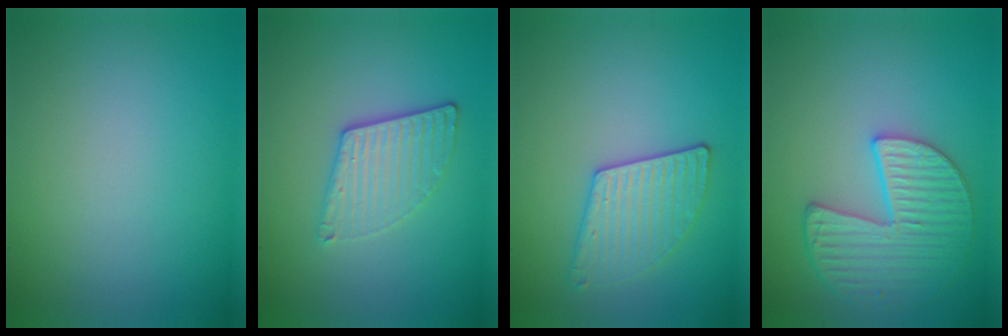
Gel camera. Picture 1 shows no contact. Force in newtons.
{"total": 3.4, "press": 2.9, "slide": 1.7}
{"total": 3.0, "press": 2.9, "slide": 0.4}
{"total": 4.9, "press": 4.7, "slide": 1.6}